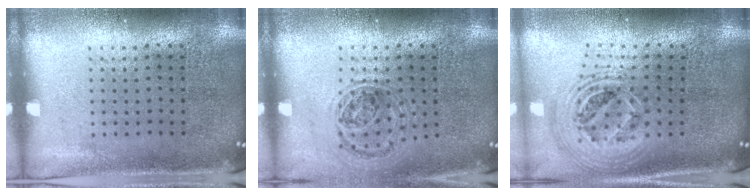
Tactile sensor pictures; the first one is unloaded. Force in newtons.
{"total": 0.9, "press": 0.9, "slide": 0.1}
{"total": 2.3, "press": 1.8, "slide": 1.5}